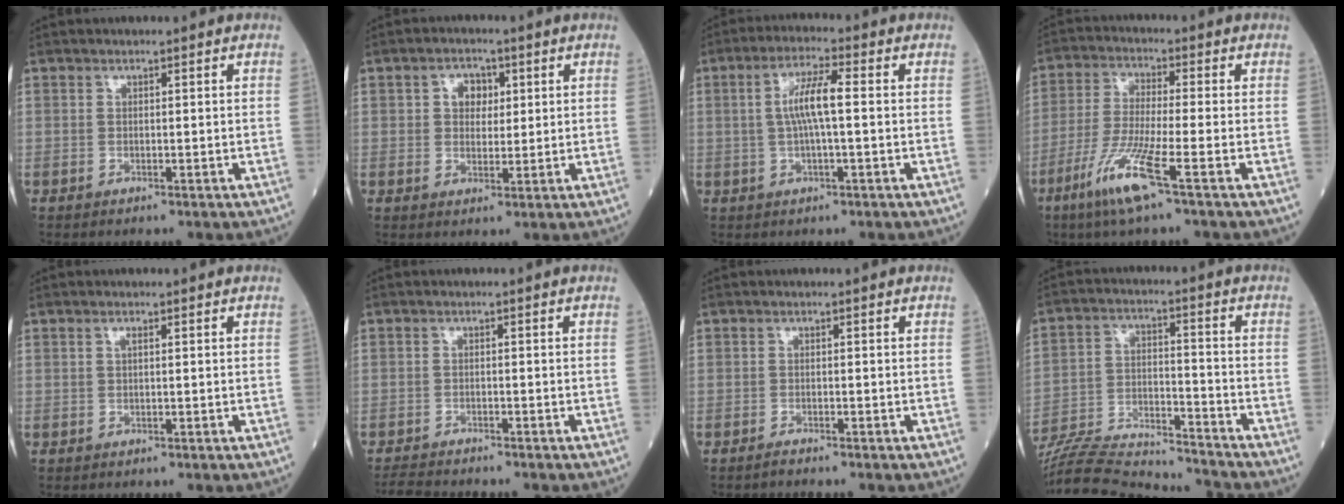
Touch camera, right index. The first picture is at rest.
{"total": 3.8, "force": [1.2, 2.8, 2.3], "torque": [-0.036, 0.009, 0.021]}
{"total": 6.1, "force": [0.4, 0.6, 6.1], "torque": [-0.123, 0.011, 0.006]}
{"total": 9.3, "force": [-4.9, -0.5, 7.9], "torque": [-0.166, -0.024, -0.100]}
{"total": 0.5, "force": [0.1, 0.1, 0.5], "torque": [-0.013, 0.001, 0.002]}
{"total": 4.1, "force": [-3.9, 0.6, 0.8], "torque": [-0.015, -0.014, -0.067]}
{"total": 1.2, "force": [-1.1, -0.2, 0.3], "torque": [-0.010, 0.000, -0.017]}
{"total": 20.0, "force": [-19.2, 1.5, 5.4], "torque": [-0.127, -0.004, -0.308]}